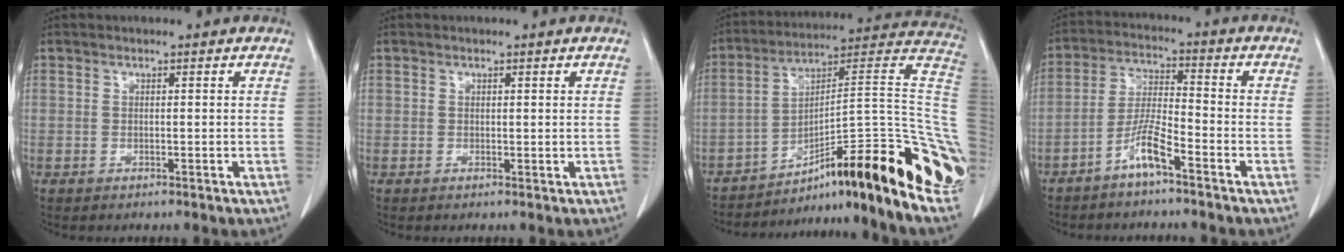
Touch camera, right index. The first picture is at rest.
{"total": 0.0}
{"total": 30.3, "force": [-16.2, 3.2, 25.4], "torque": [-0.244, 0.018, -0.239]}
{"total": 6.1, "force": [-4.2, 0.5, 4.5], "torque": [-0.095, 0.003, -0.085]}